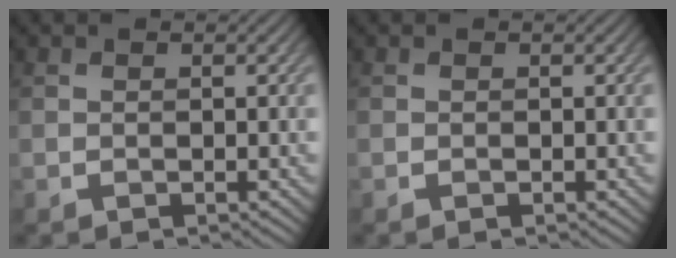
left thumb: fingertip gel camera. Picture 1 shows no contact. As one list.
[{"total": 0.0}]